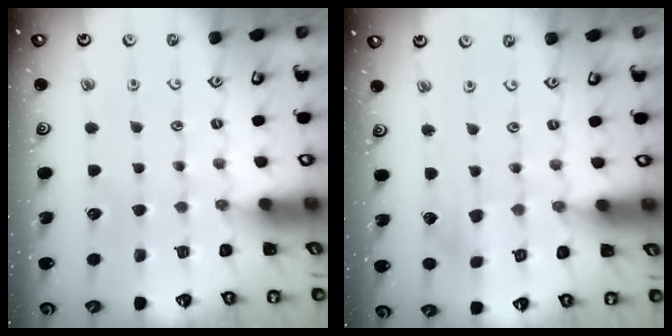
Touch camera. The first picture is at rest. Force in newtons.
{"total": 2.5, "press": 2.4, "slide": 0.5}